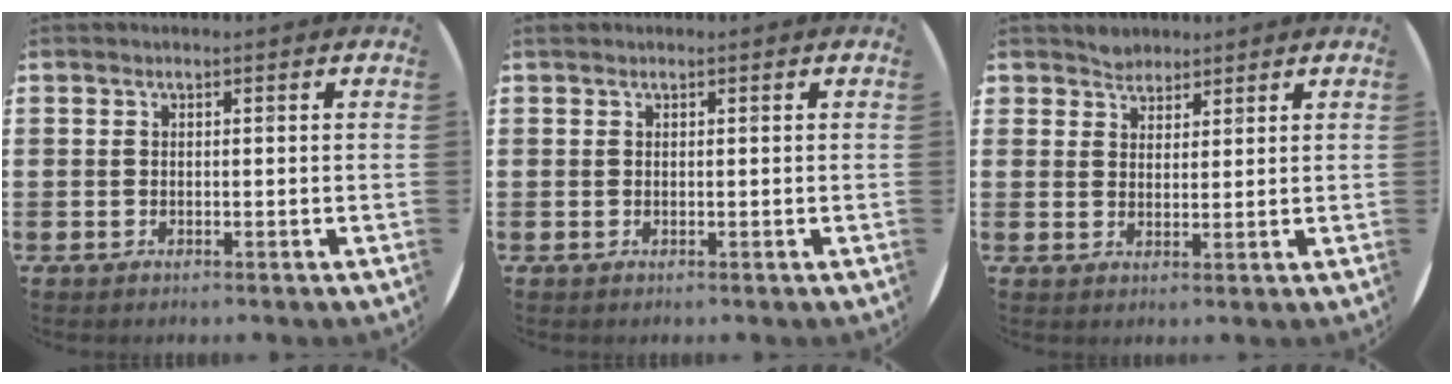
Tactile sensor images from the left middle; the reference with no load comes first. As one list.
[{"total": 0.0}, {"total": 2.4, "force": [2.2, 0.9, -0.3], "torque": [0.001, 0.003, 0.045]}]